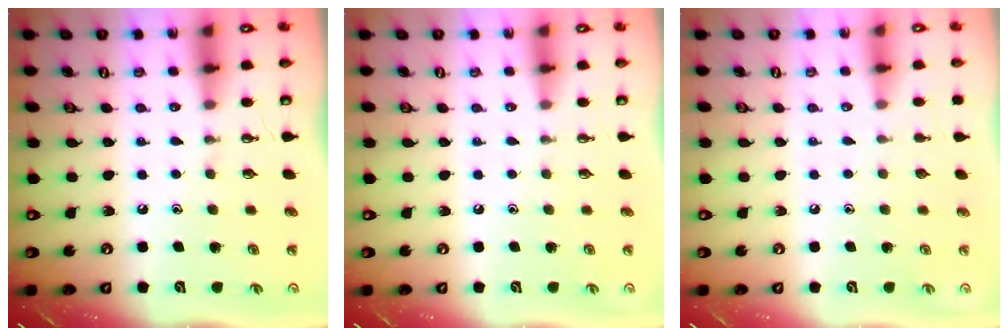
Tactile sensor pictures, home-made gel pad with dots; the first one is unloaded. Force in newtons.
{"total": 0.0}
{"total": 0.0}